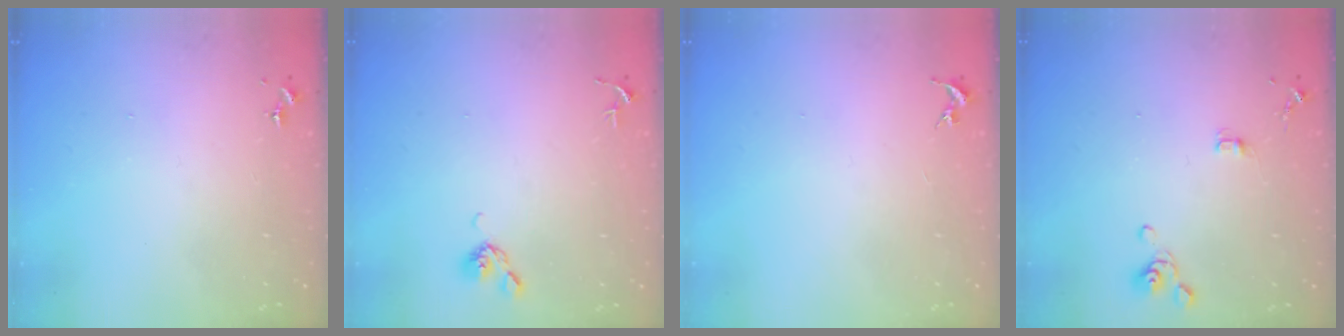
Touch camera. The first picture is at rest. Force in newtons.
{"total": 4.4, "press": 4.3, "slide": 0.9}
{"total": 0.0}
{"total": 4.7, "press": 4.2, "slide": 2.2}